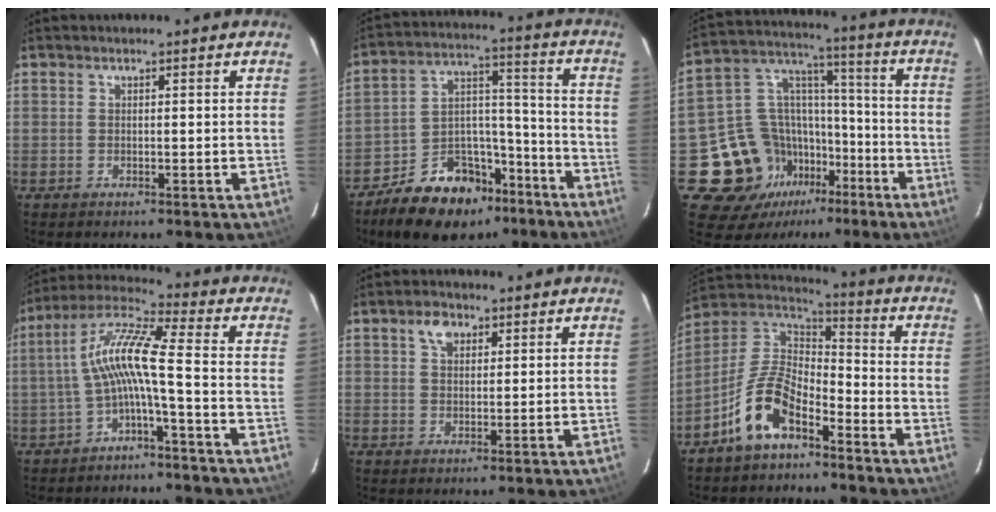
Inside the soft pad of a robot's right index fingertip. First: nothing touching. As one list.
[{"total": 16.9, "force": [-11.9, 9.5, 7.4], "torque": [-0.141, 0.048, -0.174]}, {"total": 17.3, "force": [-8.7, 13.8, 5.8], "torque": [-0.138, 0.056, -0.125]}, {"total": 9.3, "force": [-2.3, 0.1, 9.0], "torque": [-0.196, 0.020, -0.047]}, {"total": 3.5, "force": [1.8, 2.4, 1.9], "torque": [-0.029, 0.011, 0.032]}, {"total": 12.1, "force": [-7.1, 5.8, 8.0], "torque": [-0.176, 0.019, -0.139]}]